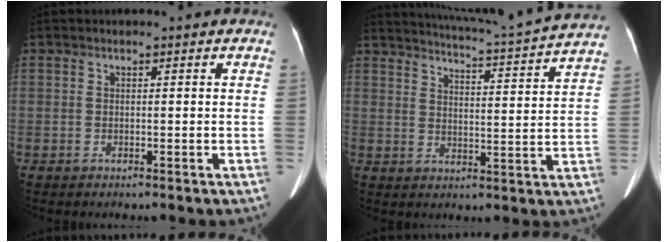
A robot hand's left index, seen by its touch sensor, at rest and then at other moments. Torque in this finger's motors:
{"motor_torque": [-0.31, -0.17, 0.00, 0.06]}